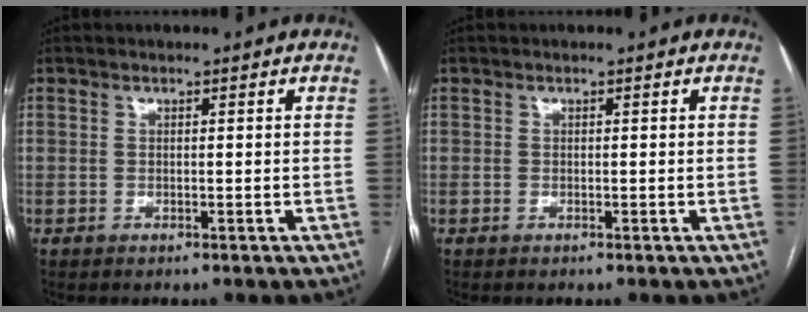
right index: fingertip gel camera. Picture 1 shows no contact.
{"total": 0.0}